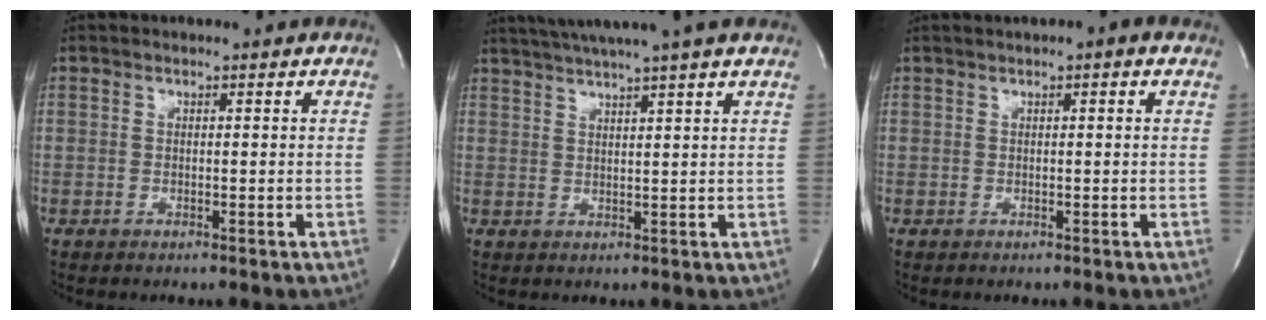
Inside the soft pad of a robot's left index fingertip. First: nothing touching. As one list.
[{"total": 11.0, "force": [9.2, -1.0, 6.0], "torque": [-0.106, 0.022, 0.122]}, {"total": 1.4, "force": [0.5, 0.2, 1.3], "torque": [-0.024, 0.006, 0.002]}]